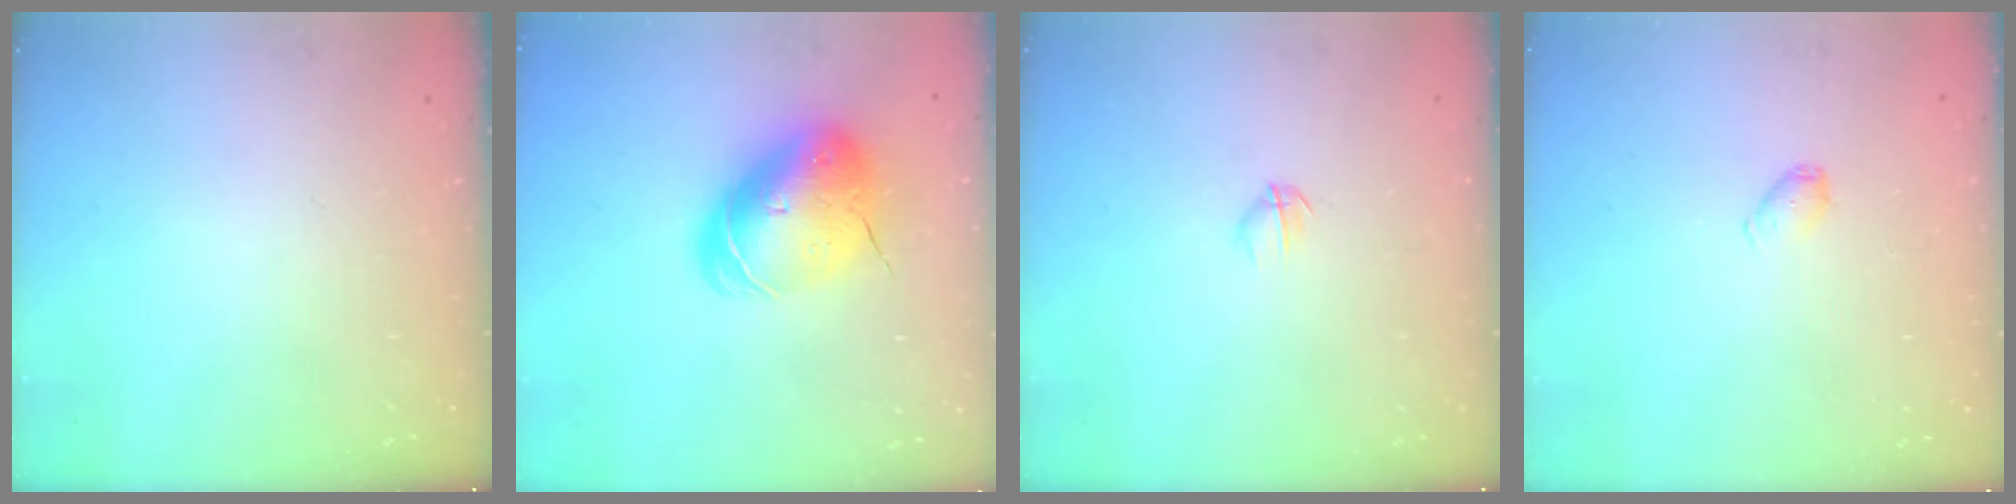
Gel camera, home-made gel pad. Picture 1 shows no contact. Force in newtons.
{"total": 12.1, "press": 11.9, "slide": 2.2}
{"total": 2.7, "press": 2.6, "slide": 0.8}
{"total": 4.0, "press": 3.9, "slide": 0.7}